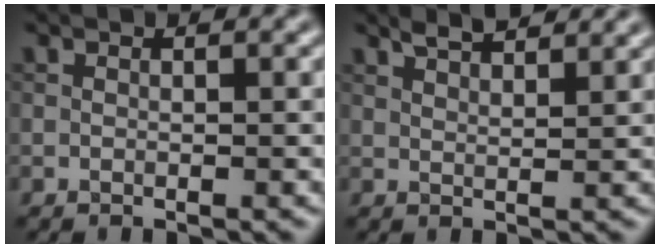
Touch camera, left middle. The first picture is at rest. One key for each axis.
{"total": 3.4, "fx": 2.9, "fy": 0.7, "fz": 1.8, "tx": -0.018, "ty": 0.006, "tz": 0.038}